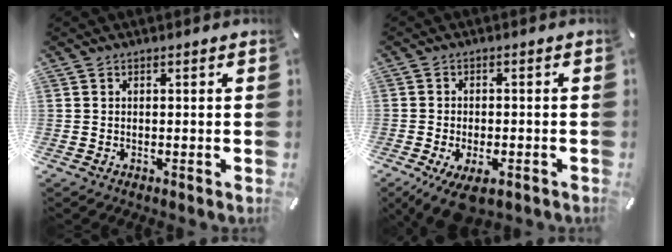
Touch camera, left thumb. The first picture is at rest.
{"total": 5.7, "force": [-2.8, 2.8, 4.1], "torque": [-0.082, 0.005, -0.048]}